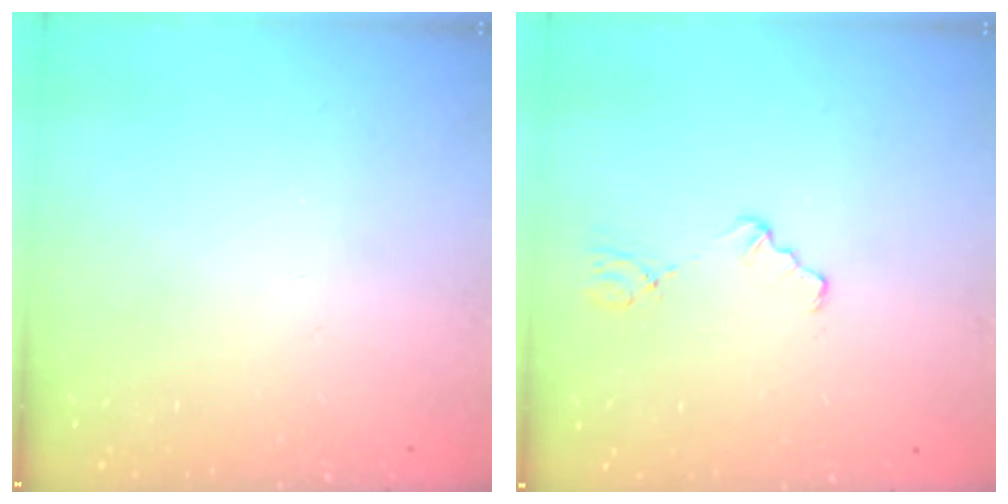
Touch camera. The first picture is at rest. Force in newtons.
{"total": 1.7, "press": 1.6, "slide": 0.3}